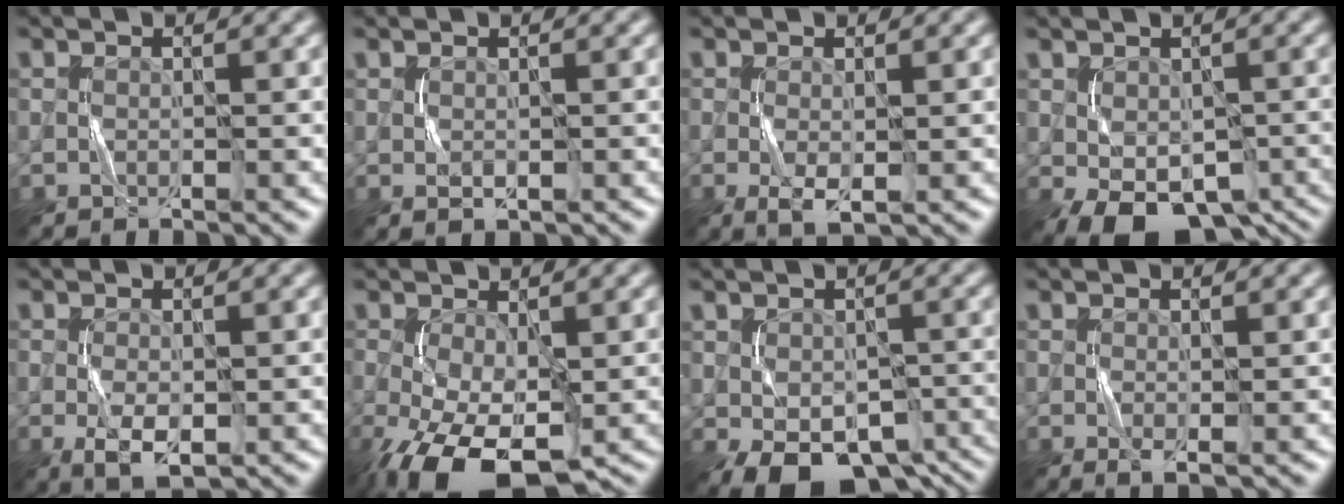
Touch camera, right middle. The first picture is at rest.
{"total": 1.0, "force": [0.1, 0.6, 0.8], "torque": [-0.016, -0.003, 0.007]}
{"total": 2.1, "force": [-0.4, 0.7, 1.9], "torque": [-0.043, -0.006, -0.006]}
{"total": 8.1, "force": [-4.0, 4.5, 5.4], "torque": [-0.095, -0.023, -0.051]}
{"total": 3.3, "force": [-1.0, 1.6, 2.8], "torque": [-0.056, -0.007, -0.016]}
{"total": 9.6, "force": [-3.8, 4.8, 7.4], "torque": [-0.162, -0.032, -0.060]}
{"total": 8.8, "force": [-4.9, 4.8, 5.6], "torque": [-0.090, -0.025, -0.064]}
{"total": 1.1, "force": [-0.1, 0.2, 1.0], "torque": [-0.020, -0.006, -0.003]}